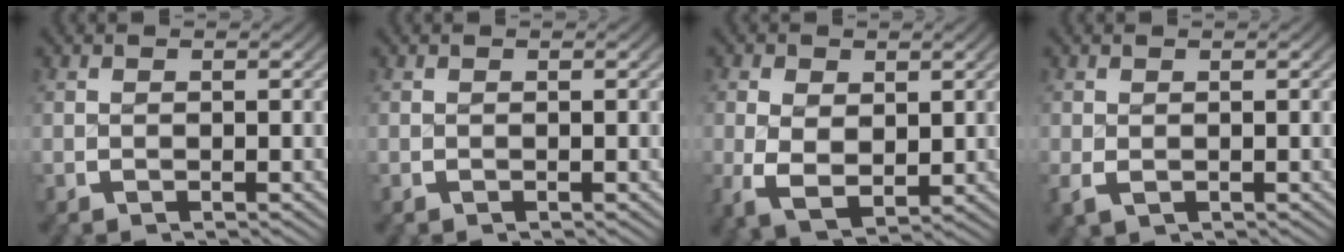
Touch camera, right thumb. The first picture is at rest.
{"total": 0.0}
{"total": 4.9, "force": [-0.7, 3.5, 3.3], "torque": [-0.081, -0.035, 0.005]}
{"total": 1.1, "force": [-0.2, 0.8, 0.7], "torque": [-0.017, -0.005, 0.000]}